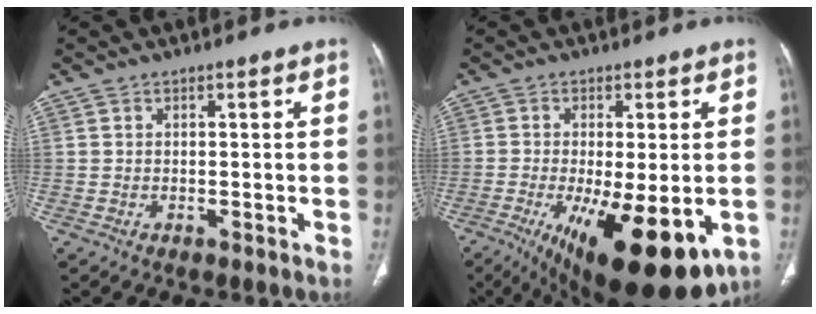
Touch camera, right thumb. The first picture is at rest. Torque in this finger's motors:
{"motor_torque": [2.00, 2.61, 0.61, -0.20, 0.41]}